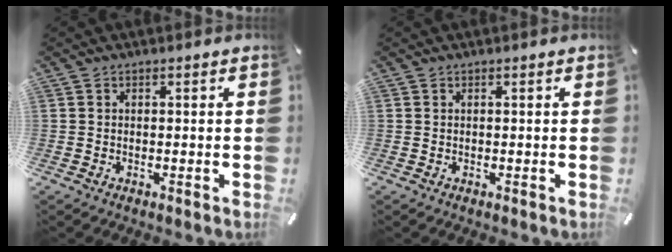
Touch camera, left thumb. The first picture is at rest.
{"total": 0.0}